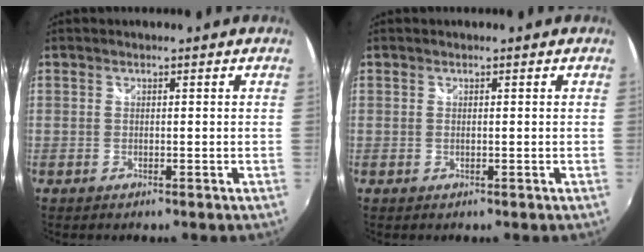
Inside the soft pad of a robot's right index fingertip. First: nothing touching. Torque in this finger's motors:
{"motor_torque": [0.07, 0.07, -0.01, 0.00]}